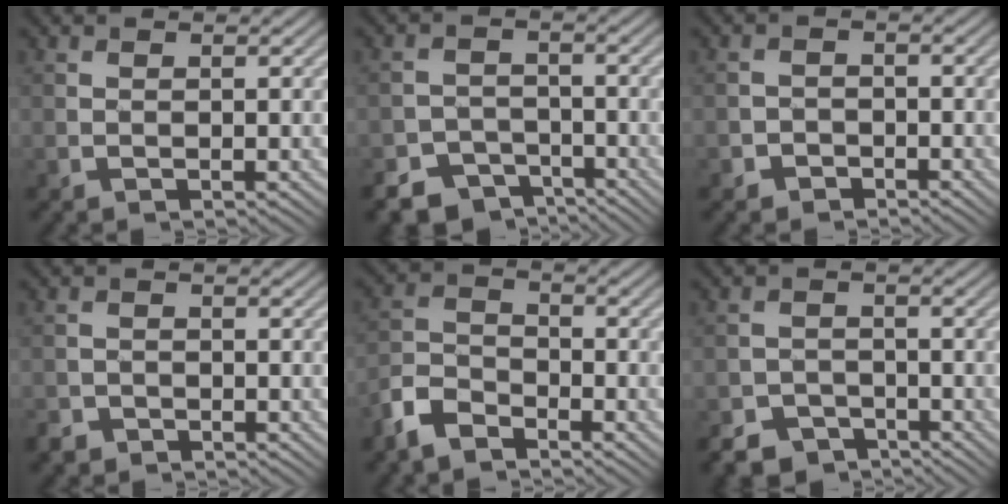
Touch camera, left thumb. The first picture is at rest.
{"total": 7.2, "force": [-5.7, 4.1, 1.7], "torque": [-0.025, -0.012, -0.091]}
{"total": 2.0, "force": [-1.4, 1.3, 0.3], "torque": [0.003, 0.004, -0.031]}
{"total": 2.1, "force": [-1.8, 1.1, 0.3], "torque": [-0.006, -0.003, -0.041]}
{"total": 5.6, "force": [-4.2, 2.5, 2.6], "torque": [-0.058, -0.003, -0.099]}
{"total": 5.2, "force": [-4.2, 2.8, 1.2], "torque": [-0.021, -0.006, -0.077]}